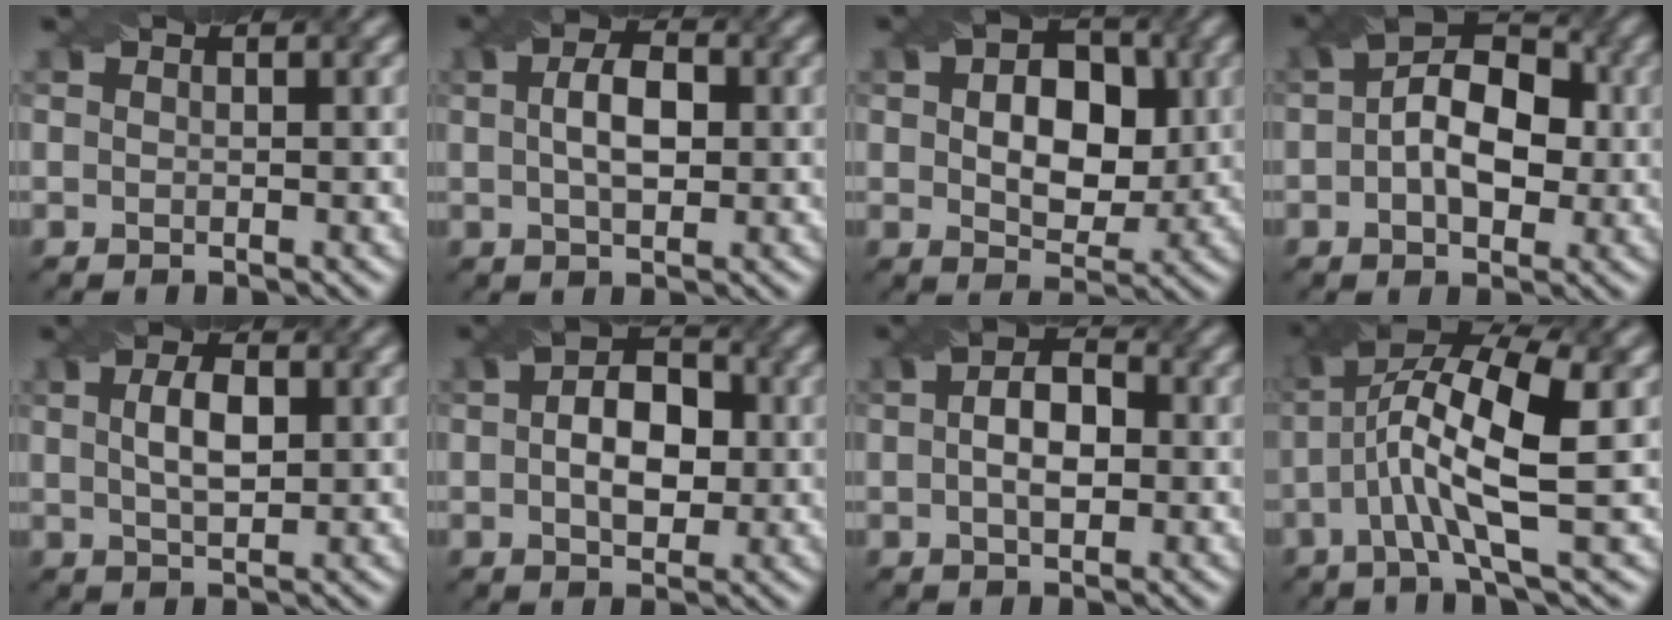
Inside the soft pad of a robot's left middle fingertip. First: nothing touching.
{"total": 3.3, "force": [-0.2, 1.9, 2.6], "torque": [-0.041, 0.007, 0.009]}
{"total": 6.1, "force": [0.0, 4.3, 4.2], "torque": [-0.055, 0.004, 0.012]}
{"total": 6.6, "force": [-0.4, 4.3, 5.1], "torque": [-0.059, 0.018, 0.001]}
{"total": 2.5, "force": [0.0, 1.3, 2.1], "torque": [-0.041, 0.004, 0.016]}
{"total": 5.2, "force": [-0.5, 3.5, 3.7], "torque": [-0.047, 0.010, 0.002]}
{"total": 3.9, "force": [-0.5, 2.5, 2.9], "torque": [-0.035, 0.011, -0.001]}
{"total": 7.9, "force": [-0.4, 2.0, 7.7], "torque": [-0.146, 0.018, 0.005]}